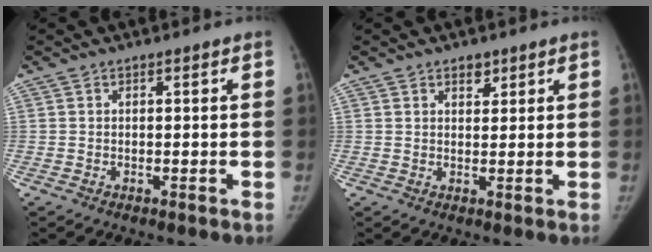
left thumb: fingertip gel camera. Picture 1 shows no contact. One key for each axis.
{"total": 2.2, "fx": 1.5, "fy": 1.3, "fz": 1.0, "tx": 0.002, "ty": -0.009, "tz": 0.021}